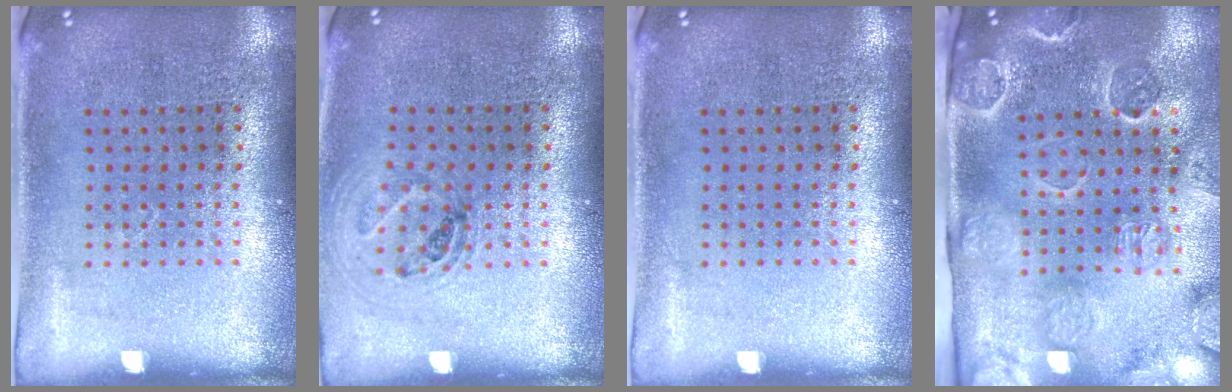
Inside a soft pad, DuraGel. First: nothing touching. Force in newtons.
{"total": 0.9, "press": 0.9, "slide": 0.2}
{"total": 0.0}
{"total": 3.3, "press": 3.2, "slide": 0.5}